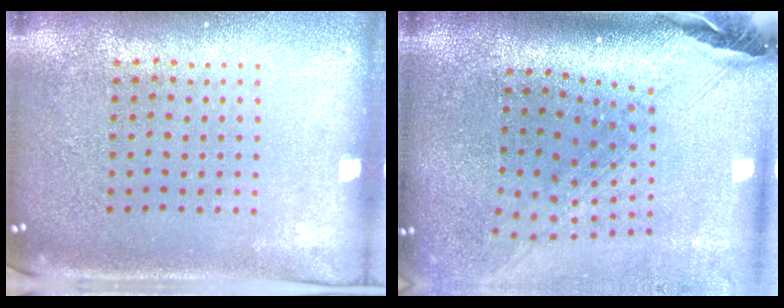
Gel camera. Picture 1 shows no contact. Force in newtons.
{"total": 2.7, "press": 1.9, "slide": 1.9}